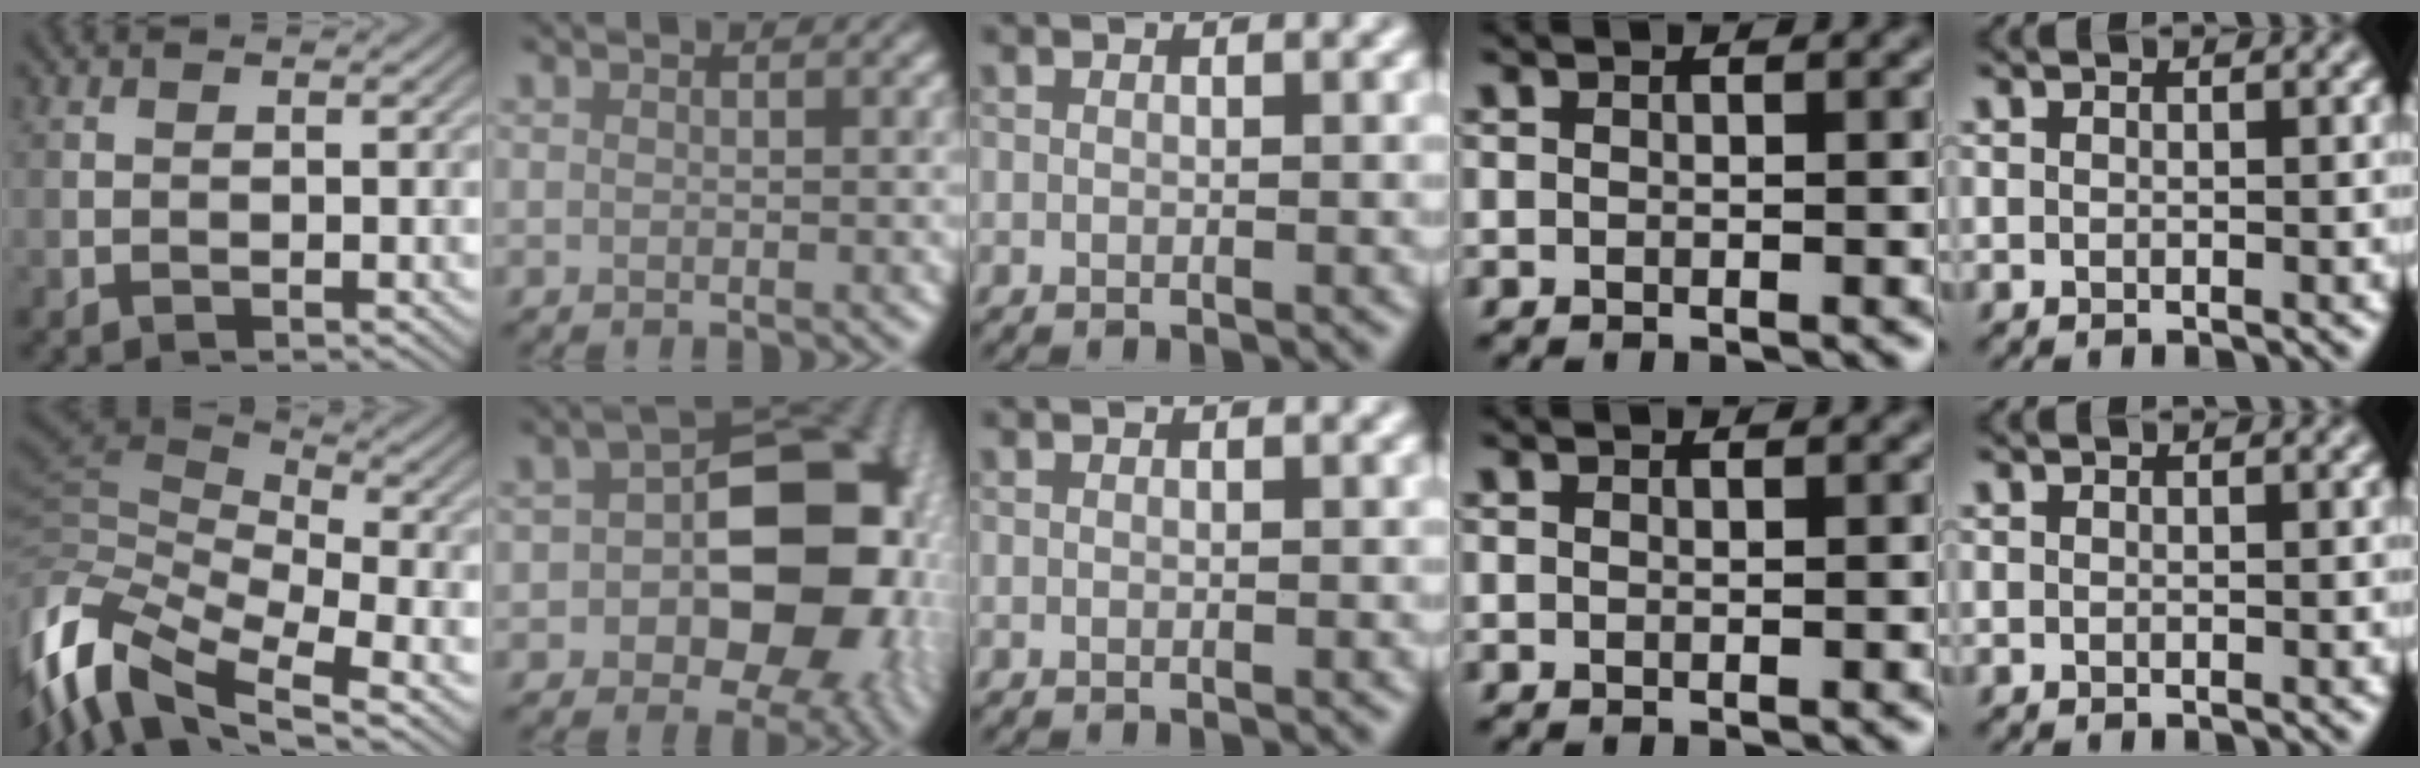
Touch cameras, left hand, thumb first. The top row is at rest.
{"thumb": {"total": 14.6, "force": [-6.4, 6.9, 11.1], "torque": [-0.283, -0.014, -0.118]}, "index": {"total": 15.8, "force": [-1.9, 10.1, 11.9], "torque": [-0.135, 0.002, -0.034]}}